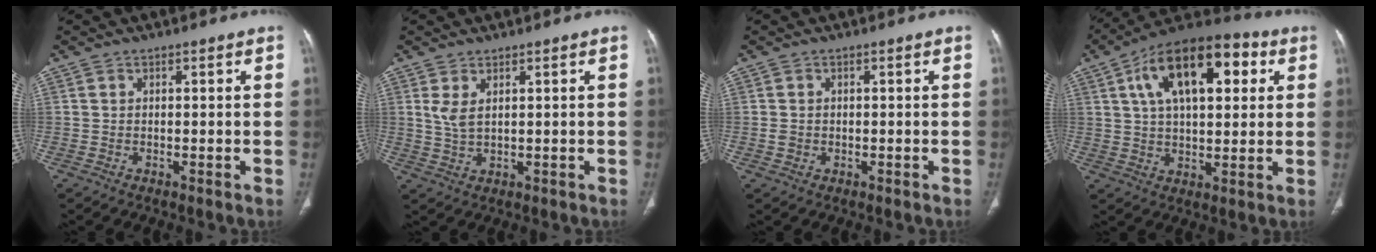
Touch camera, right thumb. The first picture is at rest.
{"total": 3.3, "force": [1.3, 1.3, 2.7], "torque": [-0.060, -0.007, 0.036]}
{"total": 1.4, "force": [-0.2, 1.2, 0.6], "torque": [-0.013, 0.003, 0.001]}
{"total": 19.9, "force": [6.5, 9.8, 16.0], "torque": [-0.234, 0.014, 0.098]}